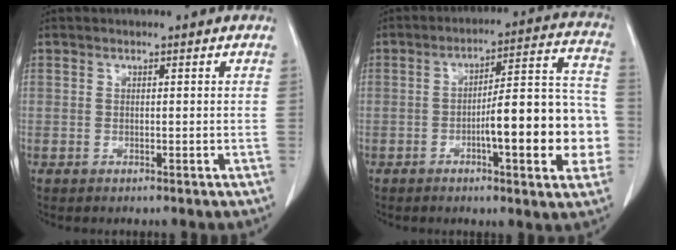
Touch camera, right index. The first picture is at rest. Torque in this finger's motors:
{"motor_torque": [1.71, -0.43, 0.62, 0.11]}